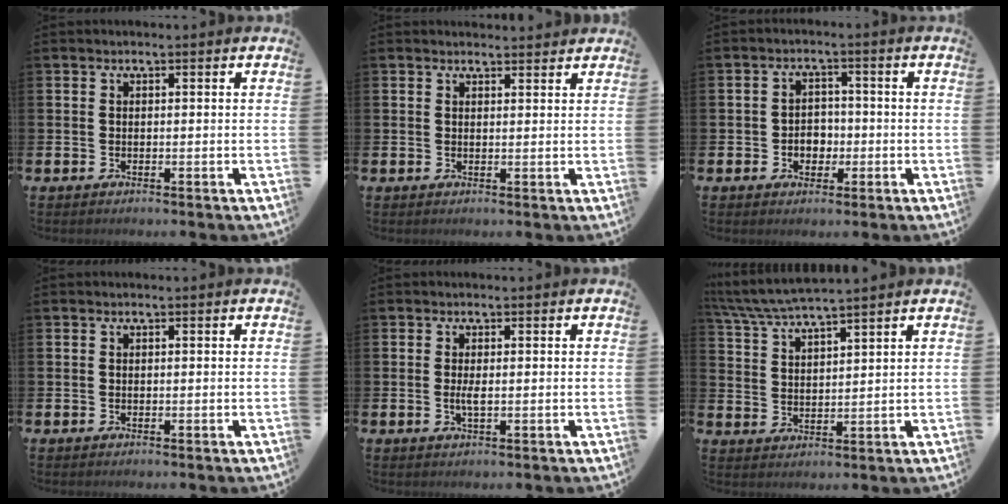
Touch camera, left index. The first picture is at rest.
{"total": 1.6, "force": [1.6, 0.2, -0.1], "torque": [0.009, -0.008, 0.027]}
{"total": 2.9, "force": [-0.8, 2.5, 1.3], "torque": [-0.023, 0.004, -0.022]}
{"total": 0.0}
{"total": 1.6, "force": [-0.1, 0.4, 1.5], "torque": [-0.028, -0.001, -0.003]}
{"total": 5.2, "force": [5.0, -0.1, 1.4], "torque": [-0.052, -0.025, 0.090]}